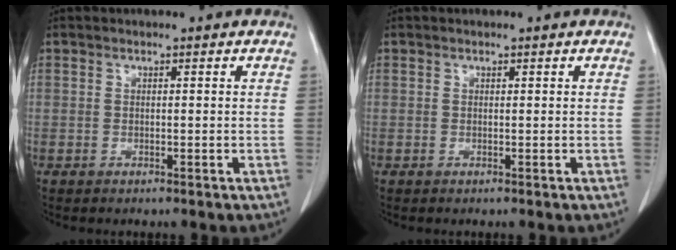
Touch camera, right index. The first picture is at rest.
{"total": 0.0}